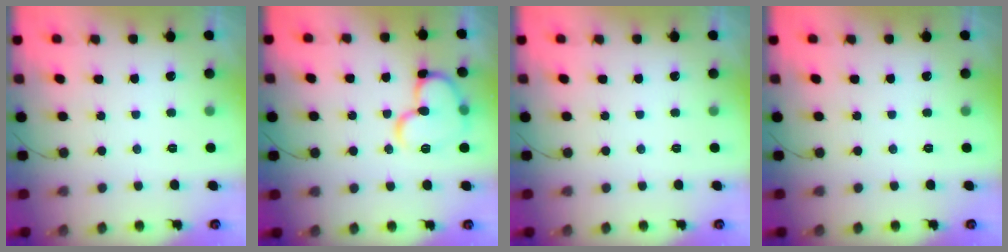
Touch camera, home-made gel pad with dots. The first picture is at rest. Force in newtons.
{"total": 14.1, "press": 14.0, "slide": 1.5}
{"total": 0.0}
{"total": 0.0}